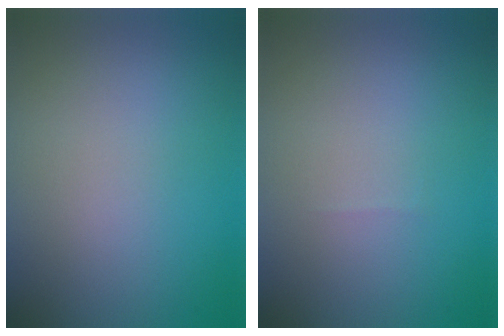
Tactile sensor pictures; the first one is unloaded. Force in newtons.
{"total": 0.0}